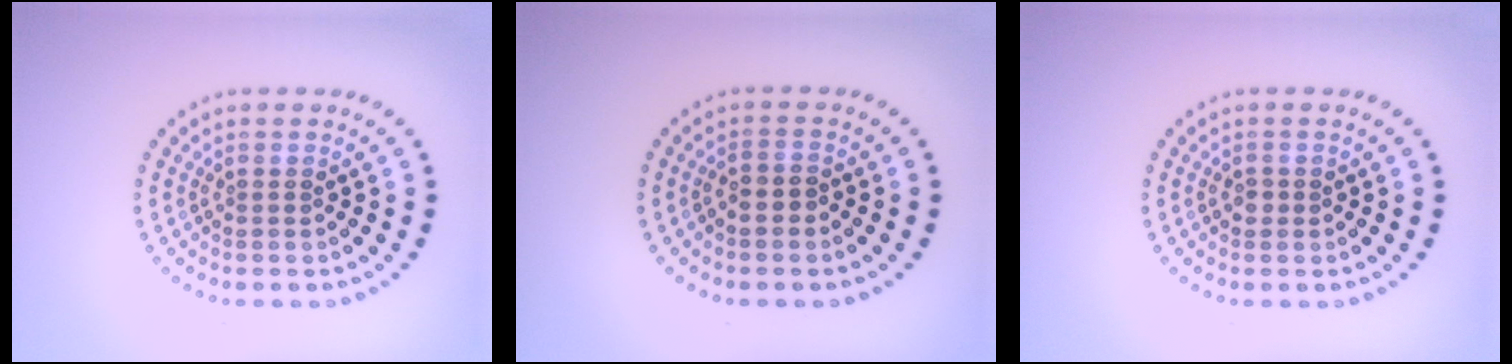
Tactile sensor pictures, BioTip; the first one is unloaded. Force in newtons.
{"total": 1.5, "press": 1.3, "slide": 0.7}
{"total": 0.8, "press": 0.7, "slide": 0.3}